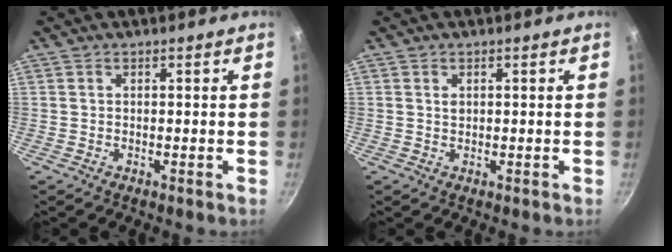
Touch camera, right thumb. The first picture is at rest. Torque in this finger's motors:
{"motor_torque": [0.22, 0.14, 0.39, 0.10, 0.03]}